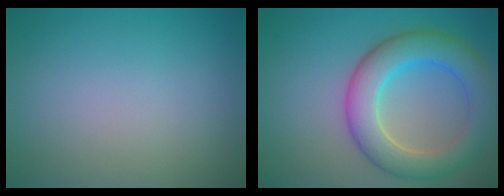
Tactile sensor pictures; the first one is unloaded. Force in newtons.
{"total": 6.9, "press": 6.9, "slide": 0.5}